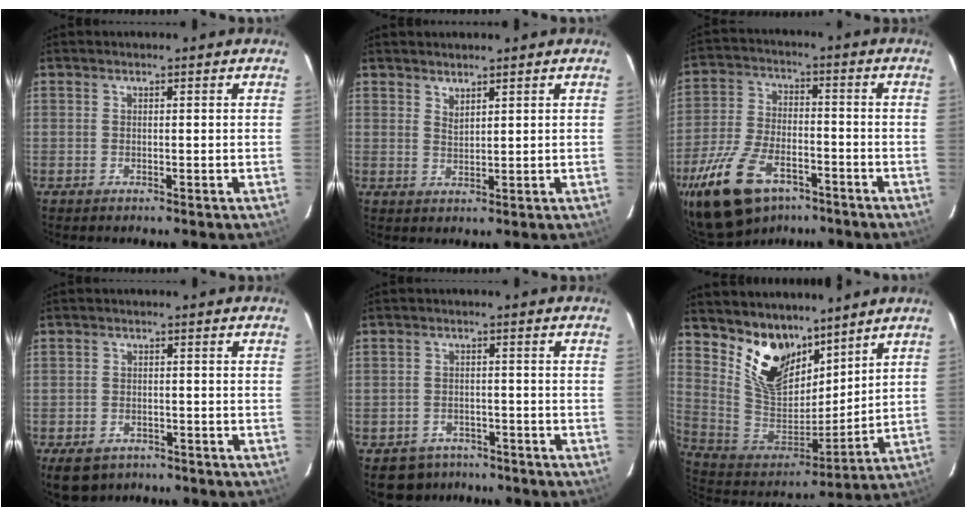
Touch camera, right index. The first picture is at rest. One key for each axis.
{"total": 2.0, "fx": 1.8, "fy": 0.5, "fz": 0.7, "tx": -0.012, "ty": 0.000, "tz": 0.032}
{"total": 18.6, "fx": -11.8, "fy": 9.7, "fz": 10.6, "tx": -0.236, "ty": -0.018, "tz": -0.205}
{"total": 6.9, "fx": -4.6, "fy": 4.4, "fz": 2.7, "tx": -0.066, "ty": -0.004, "tz": -0.065}
{"total": 6.4, "fx": -4.8, "fy": 4.2, "fz": 0.9, "tx": -0.037, "ty": 0.017, "tz": -0.064}
{"total": 15.6, "fx": 10.8, "fy": 8.2, "fz": 7.7, "tx": -0.163, "ty": 0.000, "tz": 0.214}